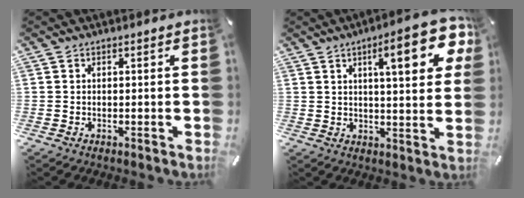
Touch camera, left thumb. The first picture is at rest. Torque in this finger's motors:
{"motor_torque": [2.44, 2.57, 1.26, -1.19, 0.38]}